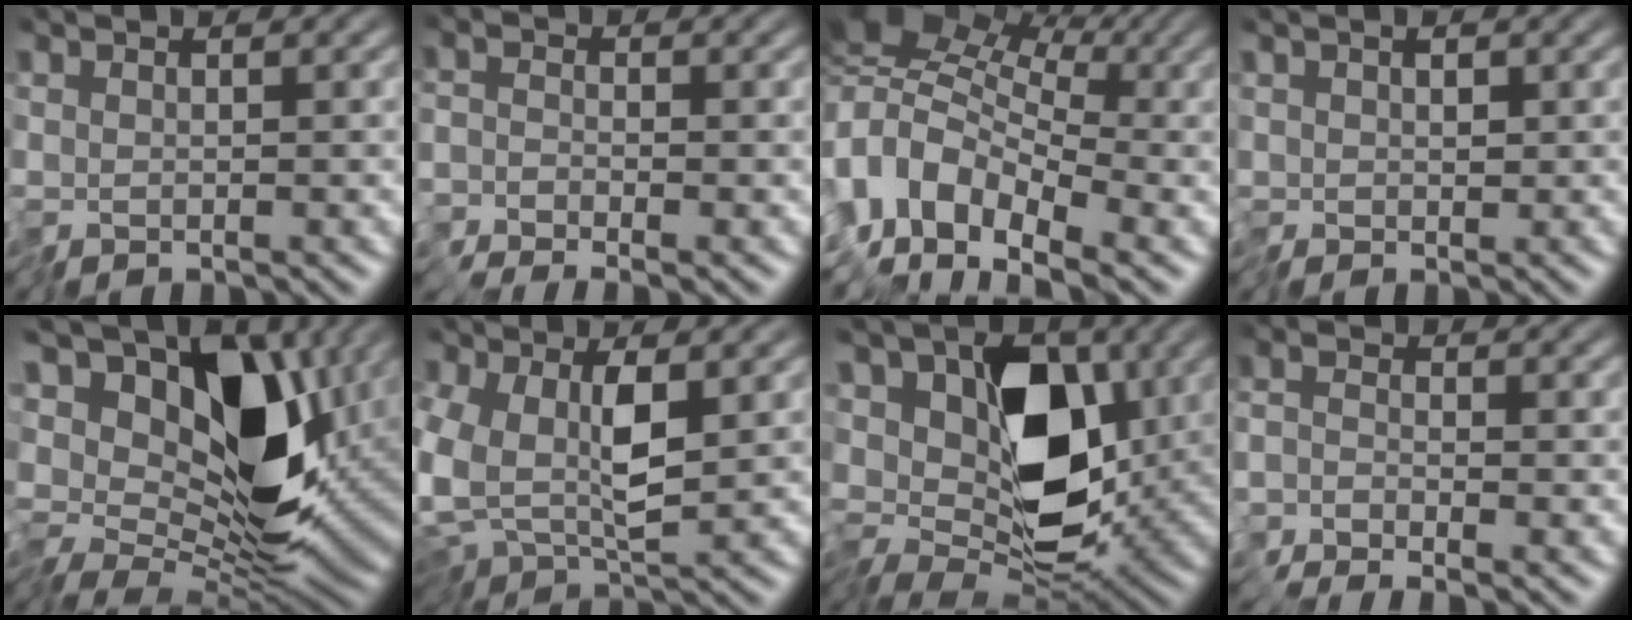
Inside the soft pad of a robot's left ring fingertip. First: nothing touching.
{"total": 1.0, "force": [-1.0, 0.0, -0.1], "torque": [0.002, -0.002, -0.027]}
{"total": 7.2, "force": [-2.5, 4.9, 4.6], "torque": [-0.071, 0.020, -0.068]}
{"total": 1.1, "force": [0.4, 0.9, 0.6], "torque": [-0.015, 0.003, 0.002]}
{"total": 13.7, "force": [3.2, 8.1, 10.6], "torque": [-0.174, 0.008, 0.050]}
{"total": 6.8, "force": [0.1, 3.5, 5.8], "torque": [-0.126, -0.008, 0.003]}
{"total": 10.2, "force": [1.0, 6.2, 8.0], "torque": [-0.115, -0.002, 0.010]}
{"total": 1.2, "force": [-1.2, 0.1, 0.1], "torque": [-0.002, 0.000, -0.034]}